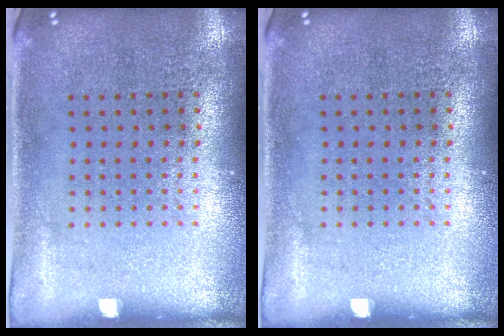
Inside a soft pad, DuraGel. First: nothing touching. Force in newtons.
{"total": 0.0}